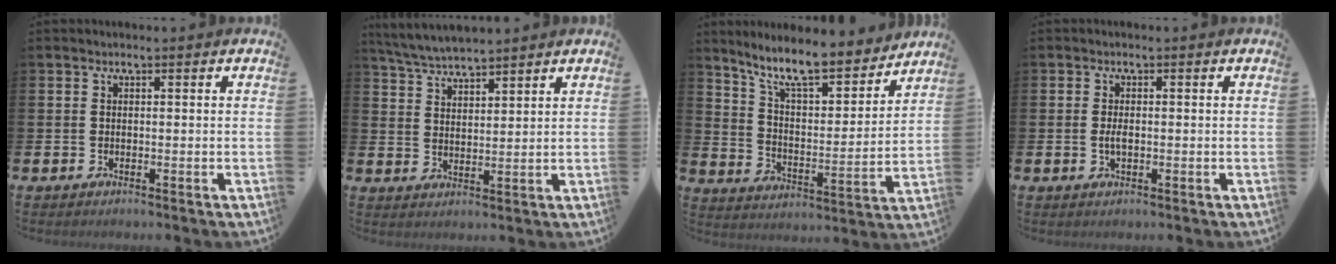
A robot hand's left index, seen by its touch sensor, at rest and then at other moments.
{"total": 4.9, "force": [4.8, 0.2, 0.7], "torque": [-0.033, -0.022, 0.088]}
{"total": 10.6, "force": [9.4, 2.2, 4.6], "torque": [-0.110, -0.064, 0.161]}
{"total": 1.8, "force": [-0.2, 0.8, 1.6], "torque": [-0.031, 0.002, -0.004]}